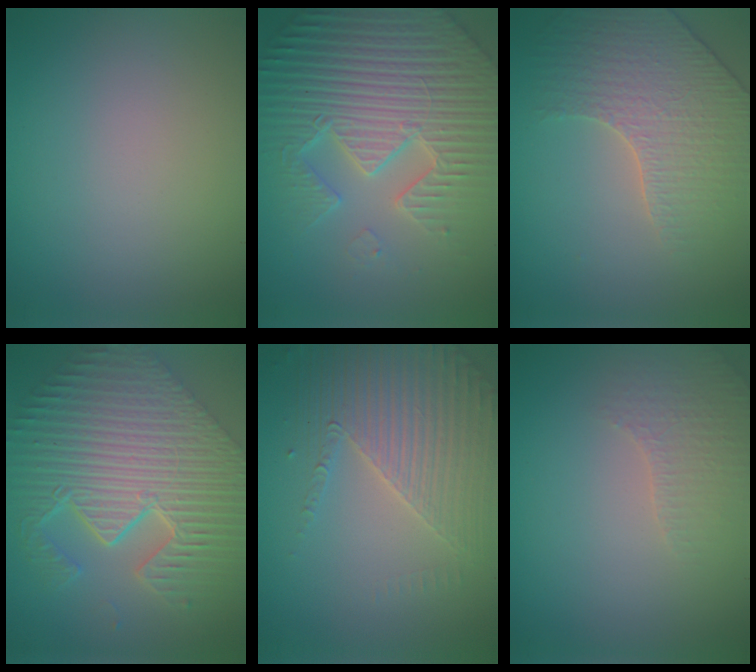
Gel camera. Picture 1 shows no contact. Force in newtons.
{"total": 7.7, "press": 7.4, "slide": 2.0}
{"total": 3.8, "press": 3.8, "slide": 0.5}
{"total": 11.9, "press": 7.9, "slide": 8.9}
{"total": 4.0, "press": 3.8, "slide": 1.2}
{"total": 2.3, "press": 2.2, "slide": 0.7}